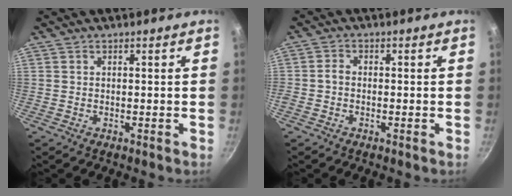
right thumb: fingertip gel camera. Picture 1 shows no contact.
{"total": 1.8, "force": [-0.5, 1.3, 1.0], "torque": [-0.021, 0.011, -0.015]}